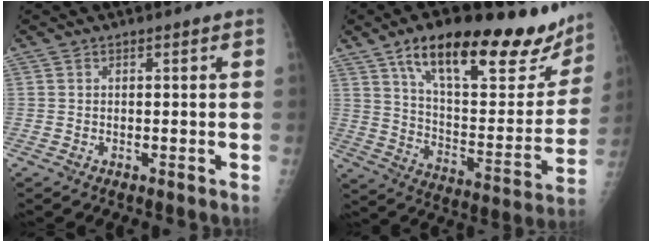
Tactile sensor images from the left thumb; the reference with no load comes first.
{"total": 29.9, "force": [19.4, 10.6, 20.1], "torque": [-0.260, -0.050, 0.295]}